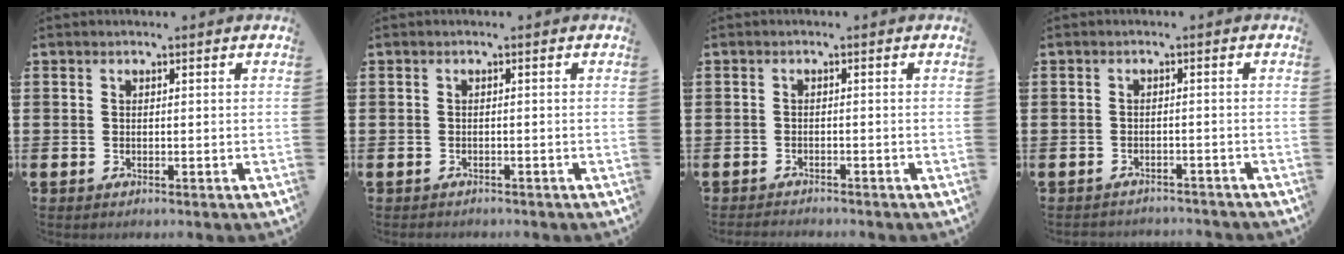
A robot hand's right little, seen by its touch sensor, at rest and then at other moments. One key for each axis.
{"total": 0.0}
{"total": 0.5, "fx": -0.5, "fy": -0.1, "fz": -0.2, "tx": 0.002, "ty": 0.003, "tz": -0.011}
{"total": 1.4, "fx": -1.4, "fy": 0.0, "fz": -0.1, "tx": -0.002, "ty": 0.003, "tz": -0.031}